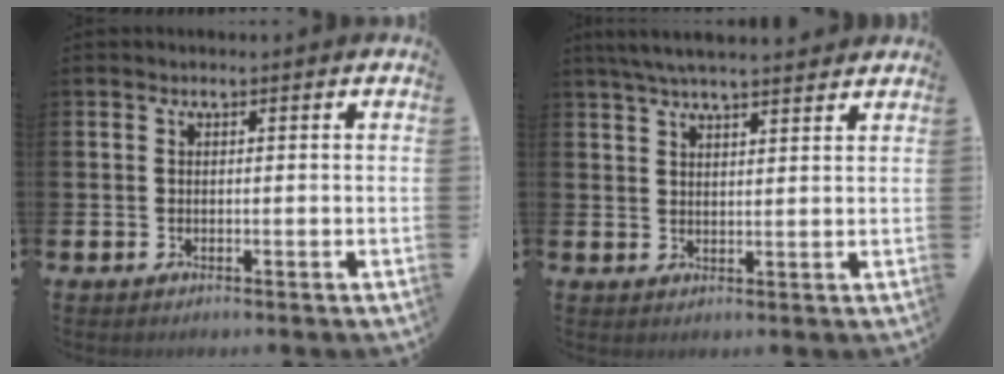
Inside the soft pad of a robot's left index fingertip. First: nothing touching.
{"total": 5.1, "force": [4.7, 0.5, 1.9], "torque": [-0.049, -0.010, 0.087]}